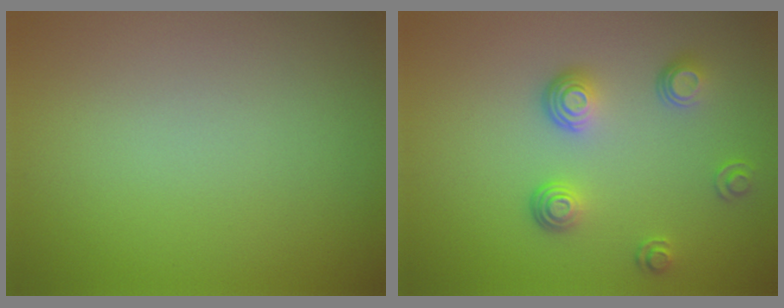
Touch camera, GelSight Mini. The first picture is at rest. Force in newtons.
{"total": 3.5, "press": 2.6, "slide": 2.4}